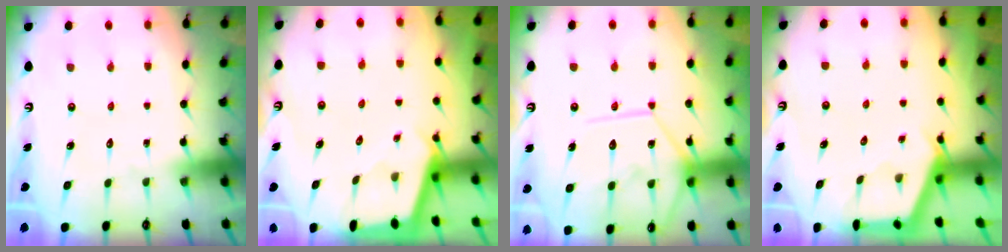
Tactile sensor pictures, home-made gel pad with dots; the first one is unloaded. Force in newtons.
{"total": 1.8, "press": 1.8, "slide": 0.2}
{"total": 13.7, "press": 13.6, "slide": 1.2}
{"total": 2.8, "press": 2.8, "slide": 0.3}